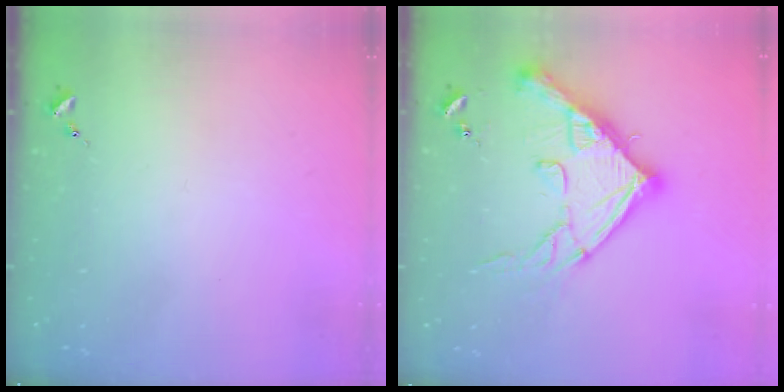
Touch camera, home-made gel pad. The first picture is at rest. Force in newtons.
{"total": 19.6, "press": 19.5, "slide": 2.0}